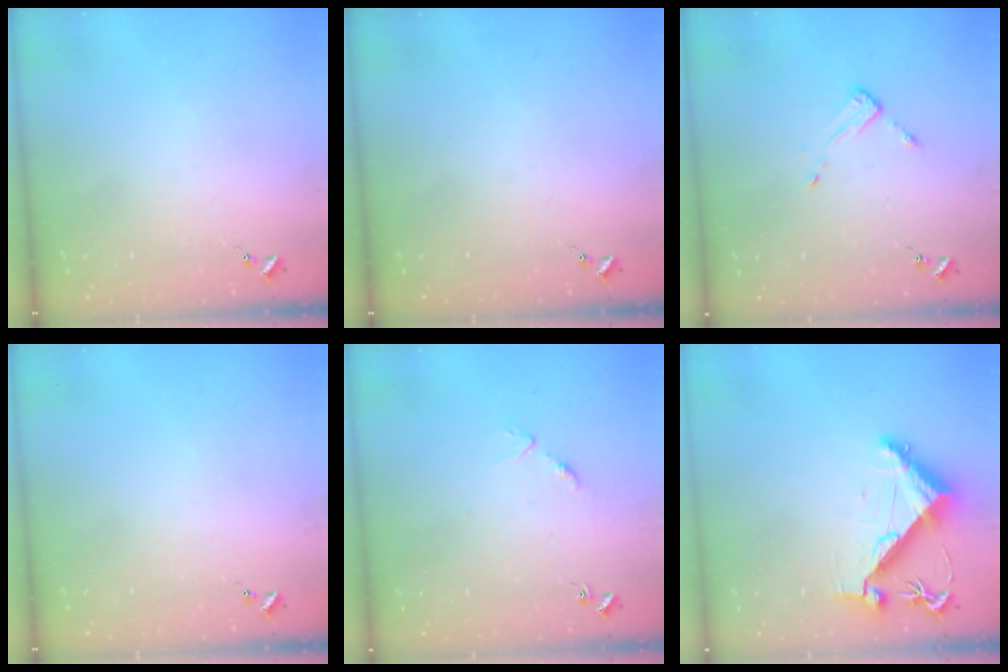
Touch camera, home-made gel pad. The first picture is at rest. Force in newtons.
{"total": 0.0}
{"total": 3.1, "press": 3.1, "slide": 0.2}
{"total": 0.0}
{"total": 3.9, "press": 3.9, "slide": 0.5}
{"total": 7.5, "press": 7.4, "slide": 1.0}